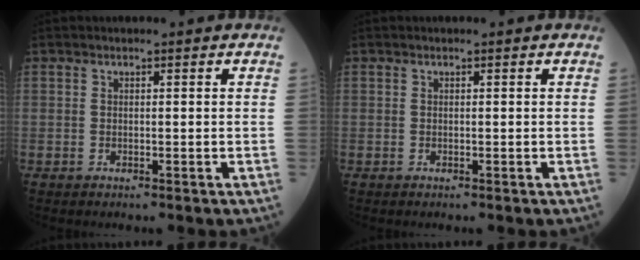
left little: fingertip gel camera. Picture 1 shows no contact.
{"total": 0.0}